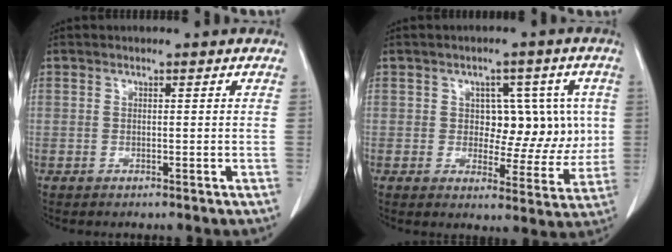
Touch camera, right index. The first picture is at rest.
{"total": 8.5, "force": [1.1, 5.5, 6.4], "torque": [-0.063, 0.017, 0.023]}